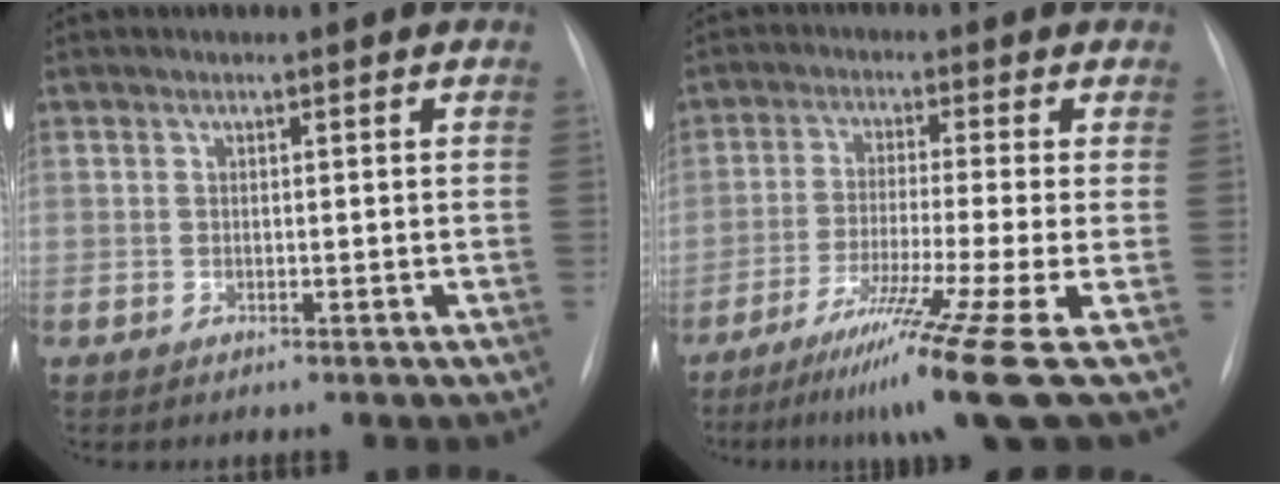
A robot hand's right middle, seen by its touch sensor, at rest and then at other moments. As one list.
[{"total": 13.1, "force": [-7.5, -2.9, 10.3], "torque": [-0.167, -0.042, -0.125]}]